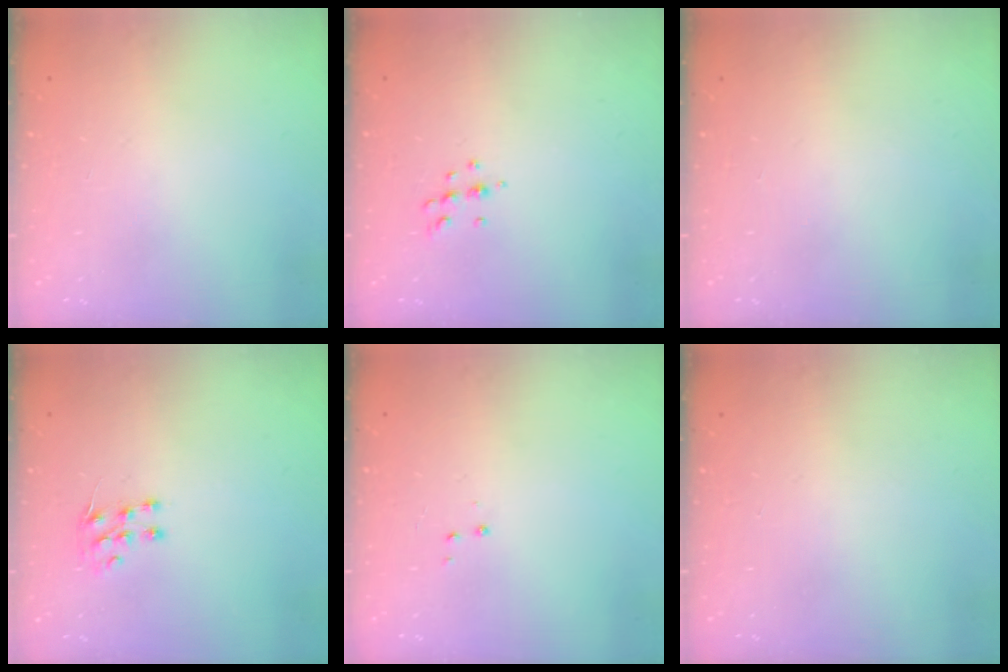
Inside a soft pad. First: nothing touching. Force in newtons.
{"total": 5.7, "press": 5.6, "slide": 1.0}
{"total": 0.0}
{"total": 6.7, "press": 6.5, "slide": 1.4}
{"total": 2.9, "press": 2.8, "slide": 0.4}
{"total": 0.0}